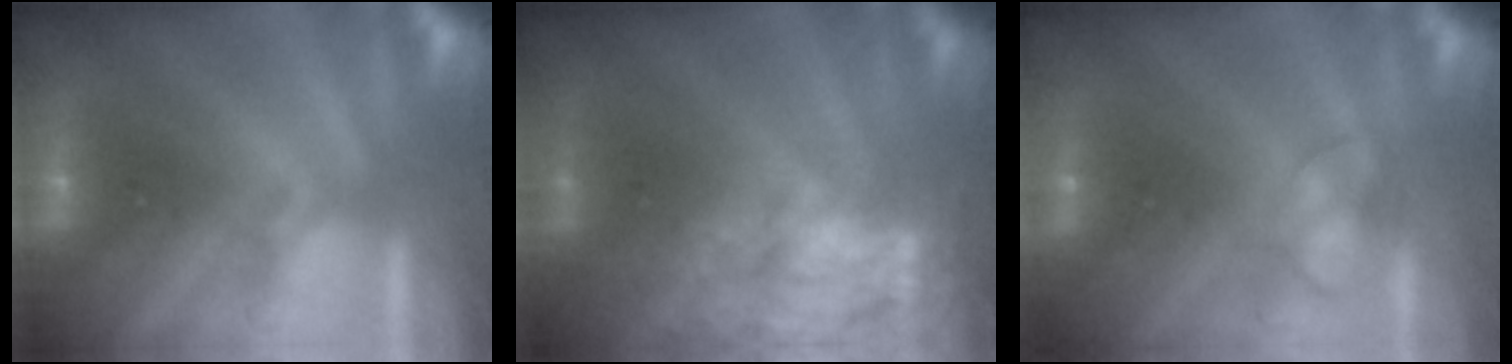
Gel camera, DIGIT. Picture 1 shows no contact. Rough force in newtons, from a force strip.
{"total": 8.6}
{"total": 2.4}